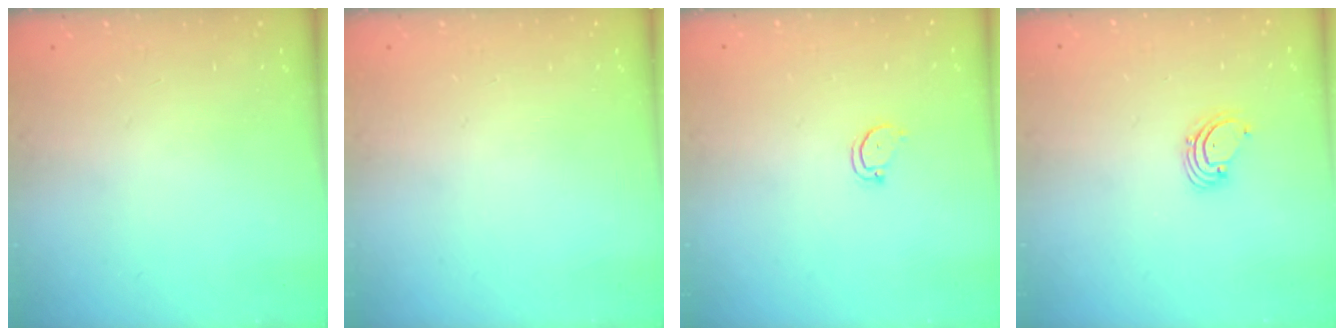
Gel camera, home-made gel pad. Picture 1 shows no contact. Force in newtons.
{"total": 0.0}
{"total": 2.5, "press": 2.5, "slide": 0.3}
{"total": 1.6, "press": 1.6, "slide": 0.1}